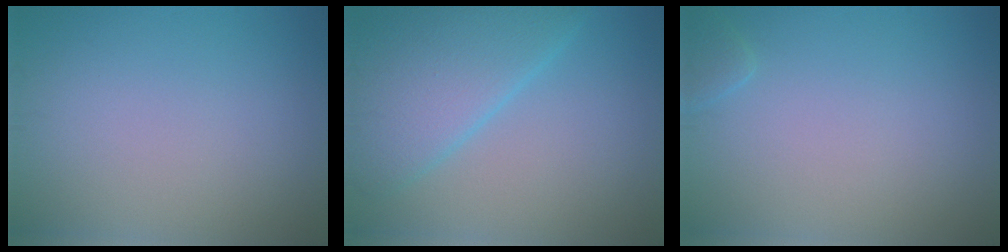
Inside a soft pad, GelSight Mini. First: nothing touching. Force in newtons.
{"total": 6.8, "press": 6.8, "slide": 0.5}
{"total": 0.9, "press": 0.9, "slide": 0.1}